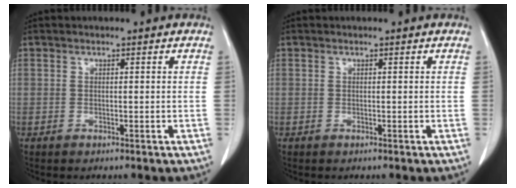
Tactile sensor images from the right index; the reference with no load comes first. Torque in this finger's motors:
{"motor_torque": [0.07, 0.14, -0.01, 0.00]}